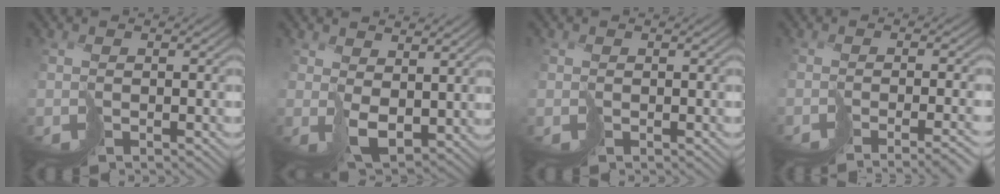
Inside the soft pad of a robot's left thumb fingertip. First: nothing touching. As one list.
[{"total": 5.1, "force": [3.3, 2.6, 2.8], "torque": [-0.071, -0.008, 0.074]}, {"total": 0.6, "force": [0.3, 0.4, -0.3], "torque": [0.007, 0.000, 0.003]}, {"total": 4.8, "force": [-3.7, 0.3, 3.1], "torque": [-0.022, -0.007, -0.040]}]